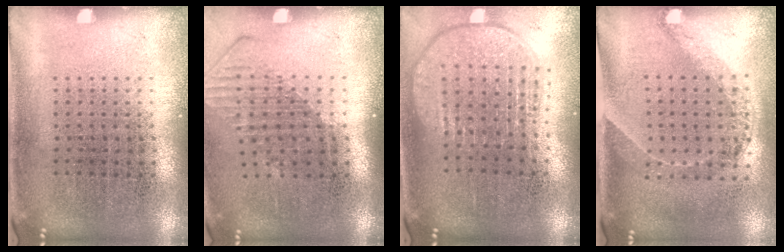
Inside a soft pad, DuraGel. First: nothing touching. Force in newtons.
{"total": 1.5, "press": 1.2, "slide": 1.0}
{"total": 1.9, "press": 1.5, "slide": 1.1}
{"total": 1.5, "press": 1.1, "slide": 0.9}